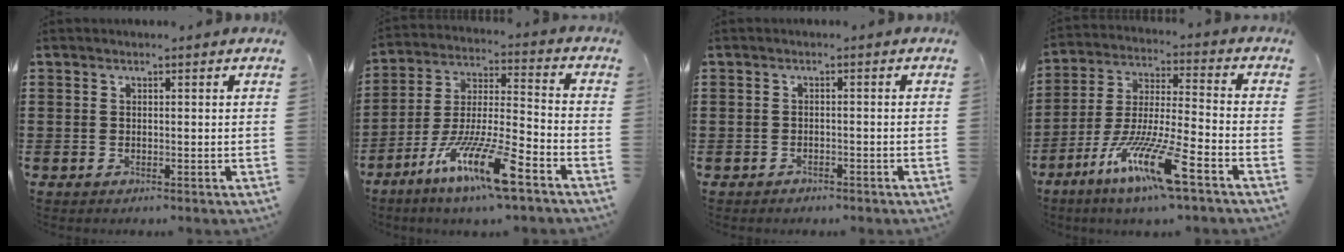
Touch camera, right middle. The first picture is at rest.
{"total": 12.7, "force": [-8.4, 1.2, 9.4], "torque": [-0.195, -0.002, -0.164]}
{"total": 1.0, "force": [-1.0, 0.4, 0.0], "torque": [-0.004, 0.000, -0.022]}
{"total": 12.3, "force": [-8.0, 0.8, 9.4], "torque": [-0.198, -0.009, -0.156]}